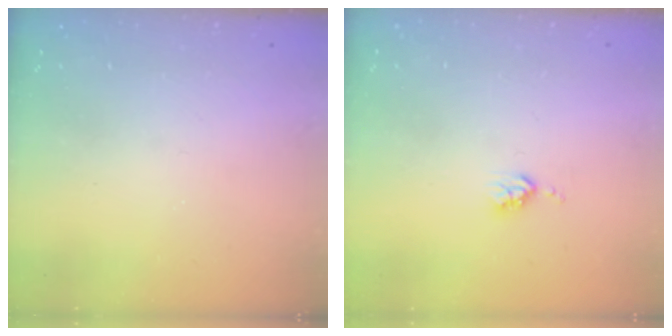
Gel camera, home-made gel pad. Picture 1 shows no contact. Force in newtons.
{"total": 3.1, "press": 3.1, "slide": 0.5}